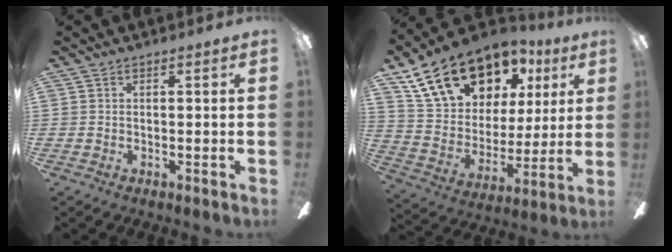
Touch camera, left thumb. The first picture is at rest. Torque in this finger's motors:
{"motor_torque": [1.47, 1.70, 1.47, -1.30, 0.19]}